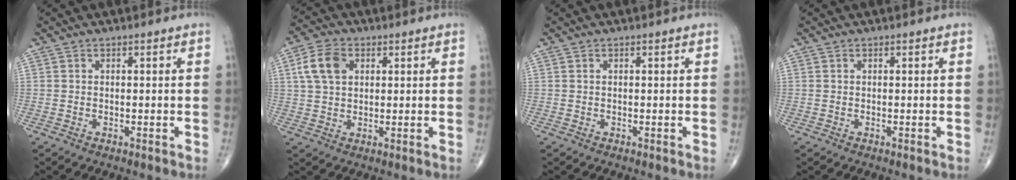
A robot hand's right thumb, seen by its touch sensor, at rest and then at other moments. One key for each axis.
{"total": 7.3, "fx": 2.2, "fy": 5.0, "fz": 4.8, "tx": -0.088, "ty": 0.007, "tz": 0.039}
{"total": 0.0}
{"total": 0.0}